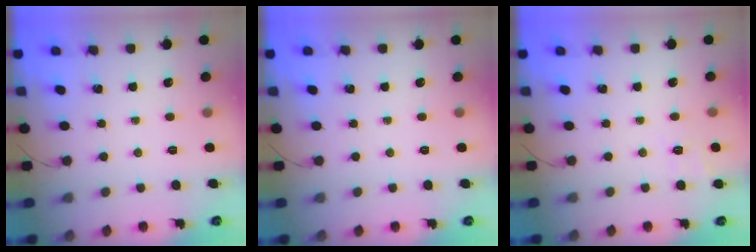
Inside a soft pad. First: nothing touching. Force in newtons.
{"total": 0.0}
{"total": 5.8, "press": 5.5, "slide": 2.0}